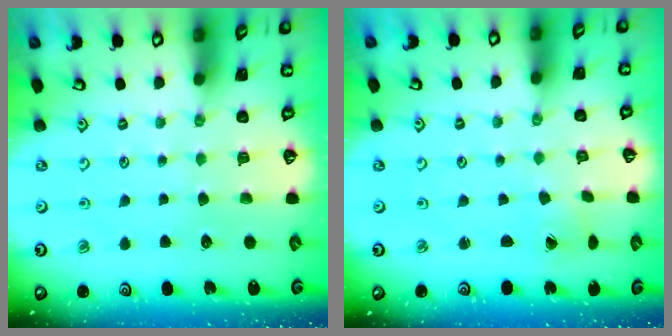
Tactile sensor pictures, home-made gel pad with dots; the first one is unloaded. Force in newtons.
{"total": 1.2, "press": 1.2, "slide": 0.1}